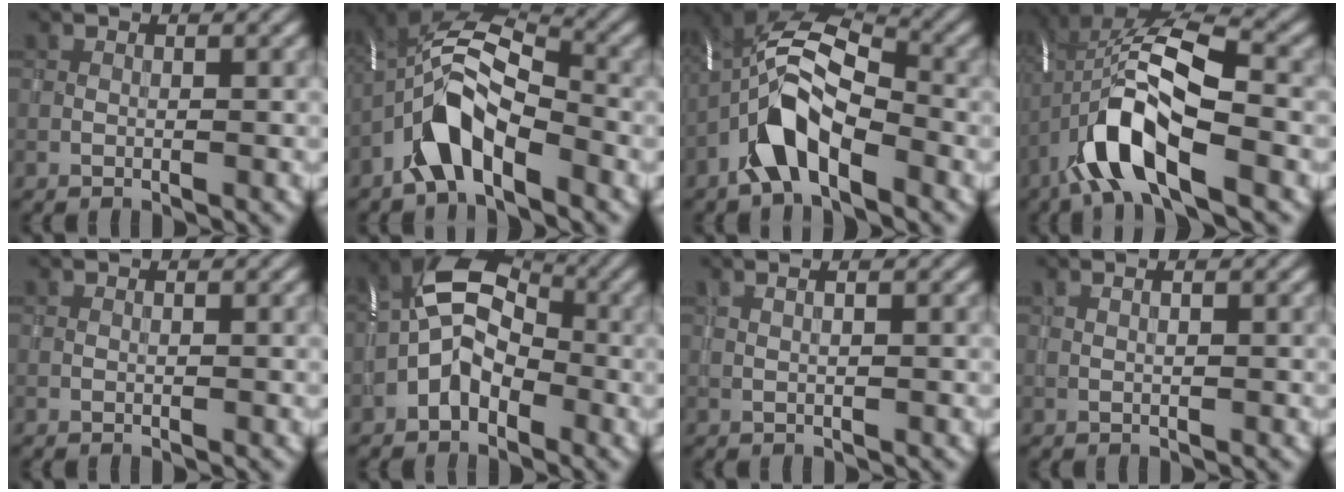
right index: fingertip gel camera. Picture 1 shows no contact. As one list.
[{"total": 6.7, "force": [-3.6, 2.8, 4.9], "torque": [-0.091, 0.010, -0.073]}, {"total": 7.4, "force": [-3.6, 3.2, 5.5], "torque": [-0.107, 0.011, -0.076]}, {"total": 11.5, "force": [-3.8, 4.3, 10.0], "torque": [-0.200, 0.010, -0.072]}, {"total": 0.0}, {"total": 5.5, "force": [-1.4, 3.7, 3.8], "torque": [-0.068, 0.013, -0.038]}, {"total": 0.9, "force": [0.5, 0.3, 0.7], "torque": [-0.013, -0.005, 0.001]}, {"total": 0.6, "force": [0.3, 0.2, 0.5], "torque": [-0.009, -0.004, 0.001]}]